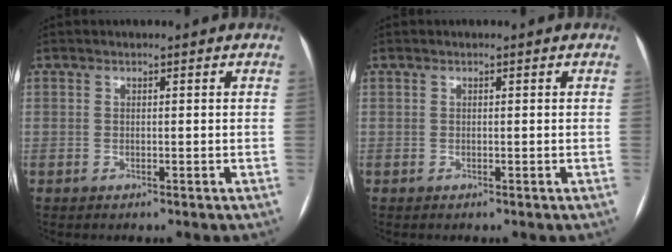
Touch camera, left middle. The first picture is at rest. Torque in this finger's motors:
{"motor_torque": [0.01, 0.01, -0.01, -0.01]}